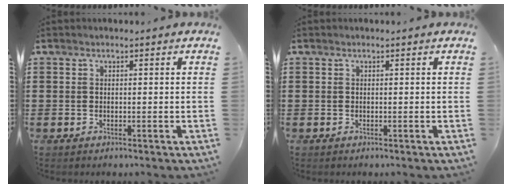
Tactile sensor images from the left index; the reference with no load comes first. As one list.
[{"total": 0.0}]